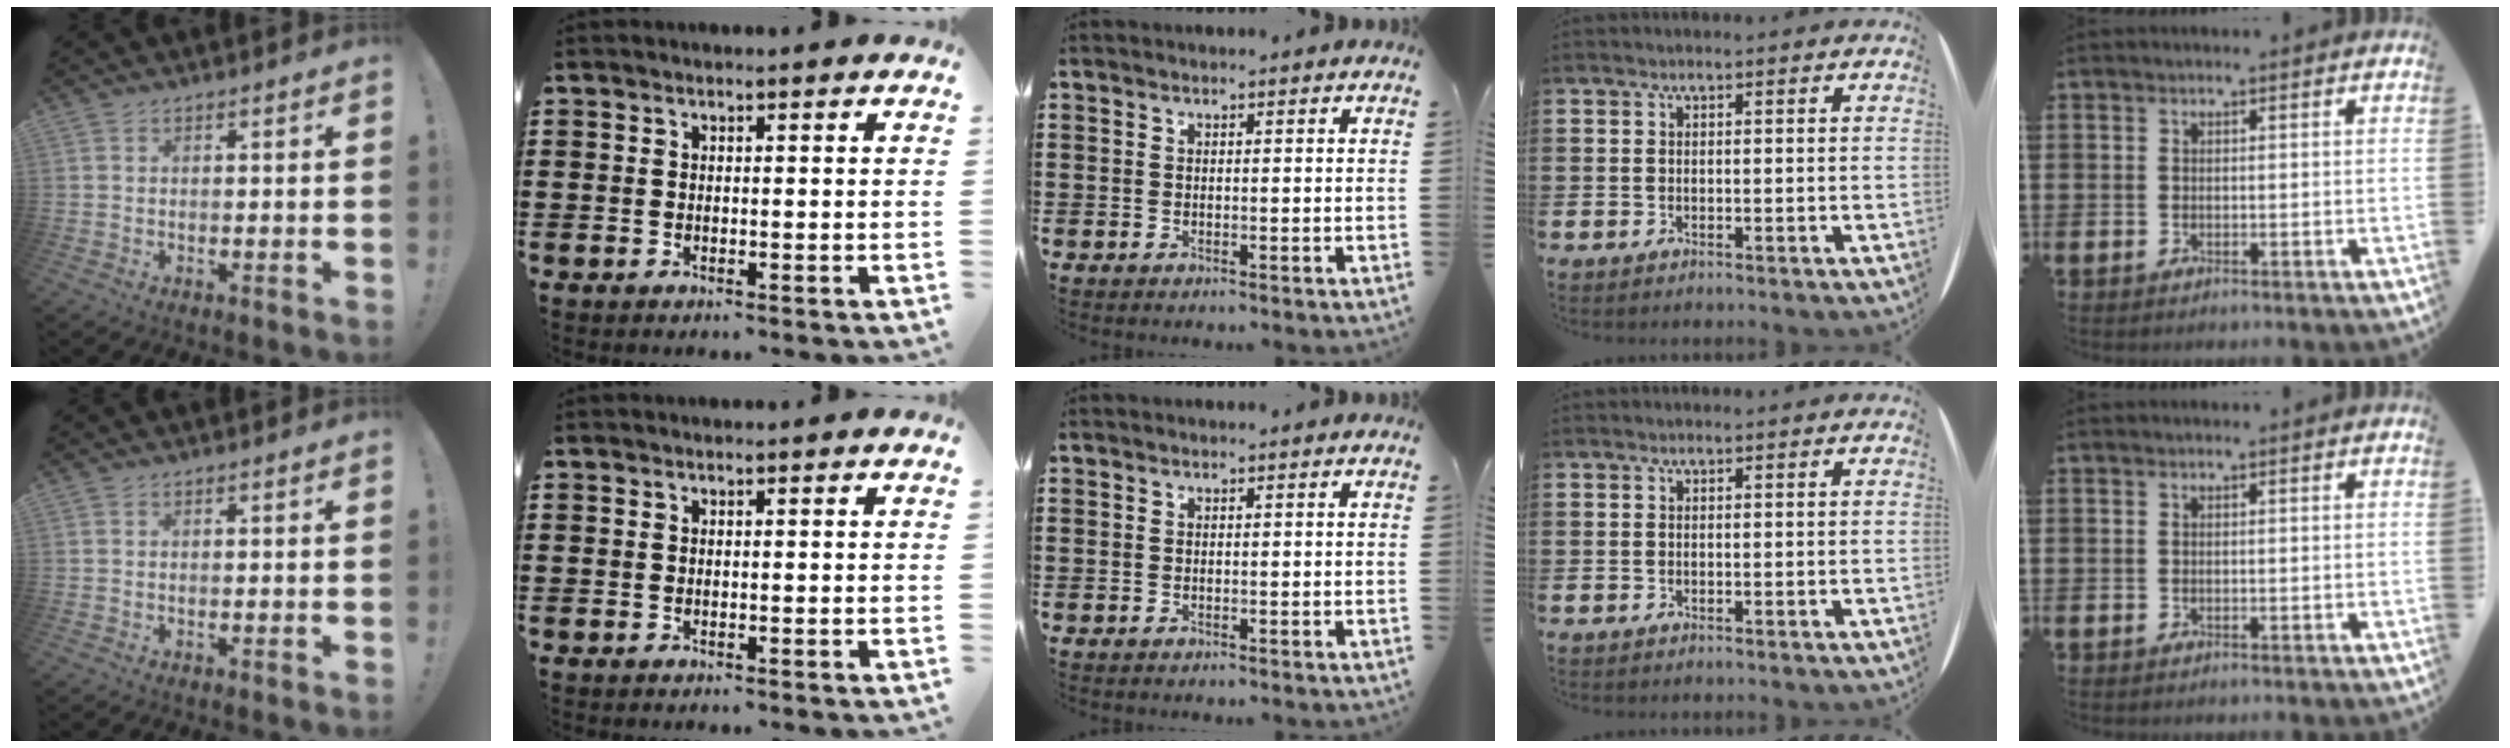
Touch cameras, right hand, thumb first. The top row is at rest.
{}